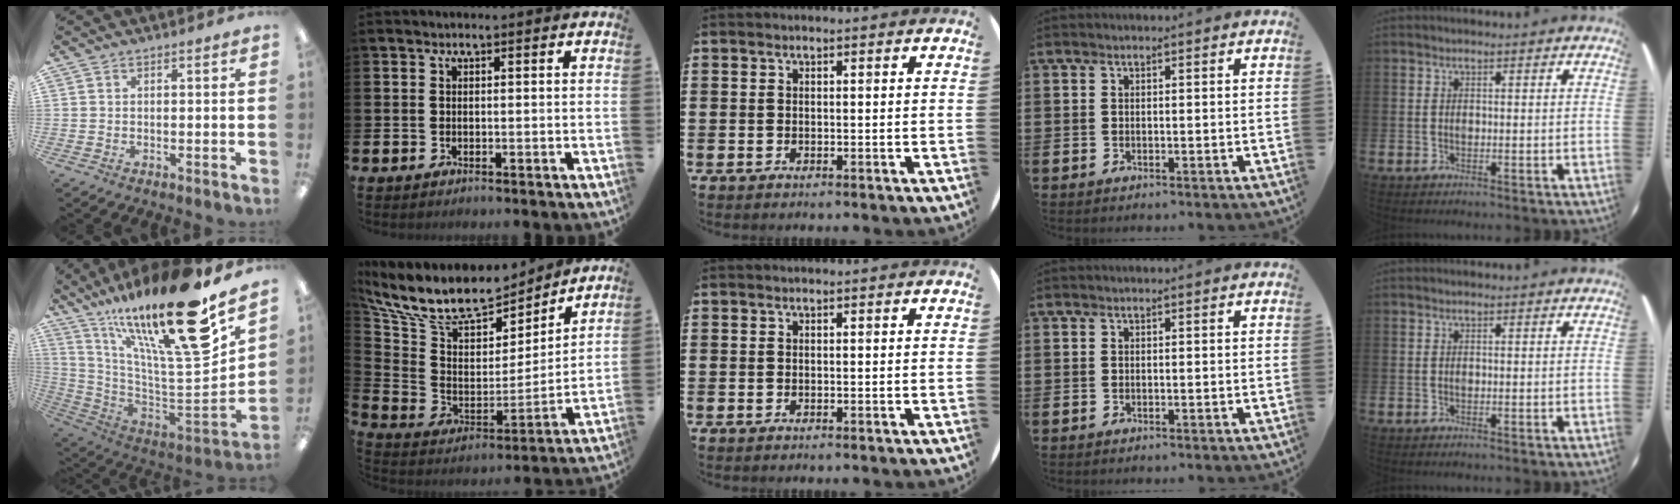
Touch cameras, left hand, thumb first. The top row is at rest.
{"thumb": {"total": 27.1, "force": [17.1, 5.4, 20.3], "torque": [-0.305, -0.134, 0.276]}, "index": {"total": 11.4, "force": [9.6, 4.3, 4.4], "torque": [-0.131, -0.058, 0.170]}}